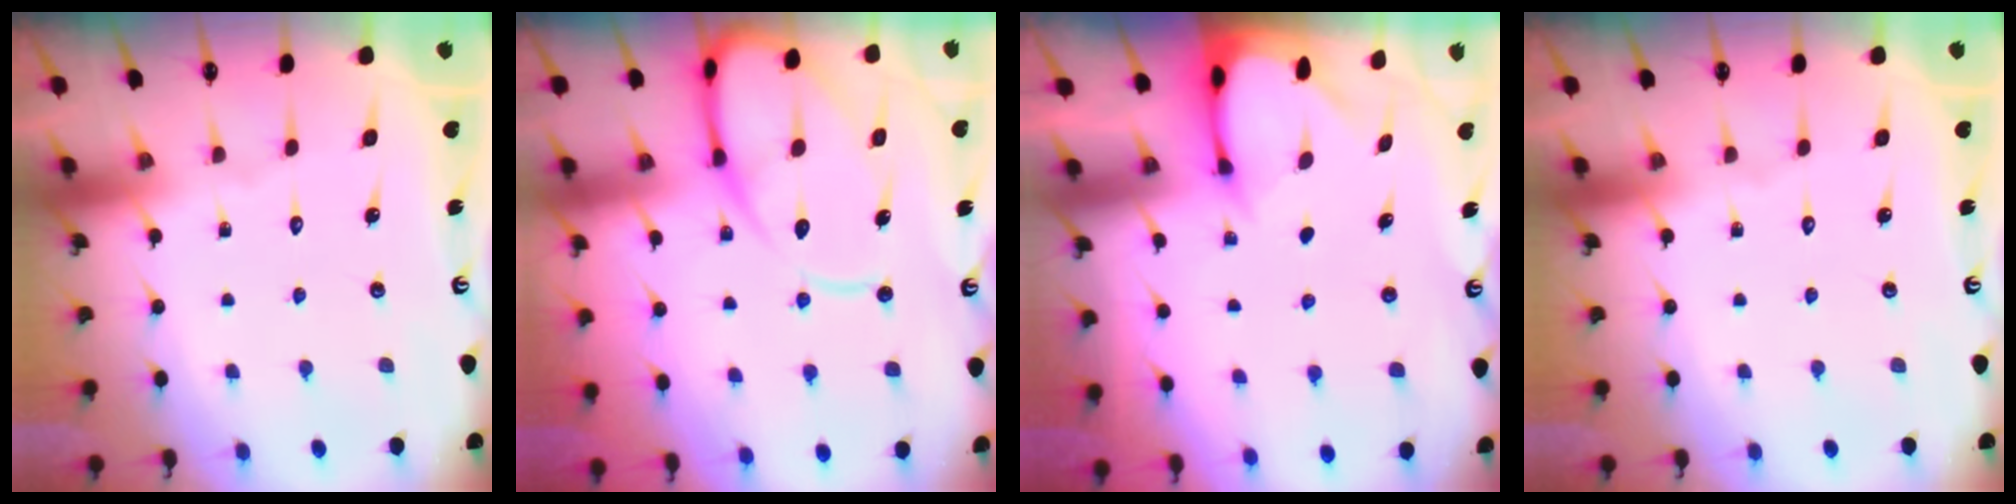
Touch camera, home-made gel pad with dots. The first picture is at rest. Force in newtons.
{"total": 12.8, "press": 12.7, "slide": 1.4}
{"total": 2.4, "press": 2.4, "slide": 0.3}
{"total": 0.0}